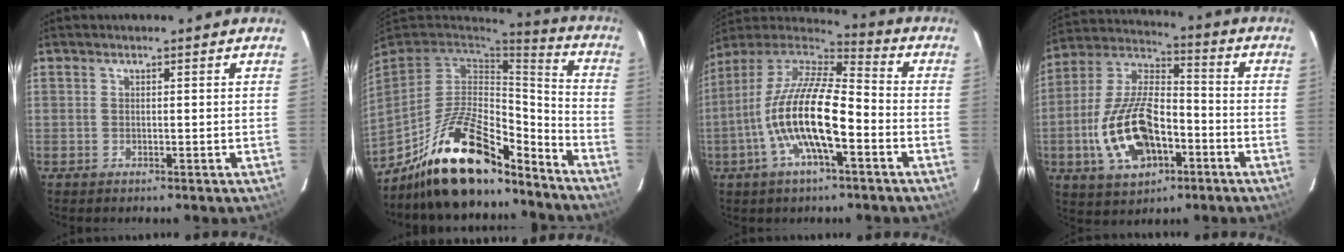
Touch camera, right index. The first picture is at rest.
{"total": 21.7, "force": [-16.0, 7.5, 12.6], "torque": [-0.245, 0.002, -0.261]}
{"total": 16.7, "force": [-5.3, 4.8, 15.1], "torque": [-0.291, -0.007, -0.107]}
{"total": 18.6, "force": [-6.1, 9.9, 14.5], "torque": [-0.308, 0.009, -0.099]}